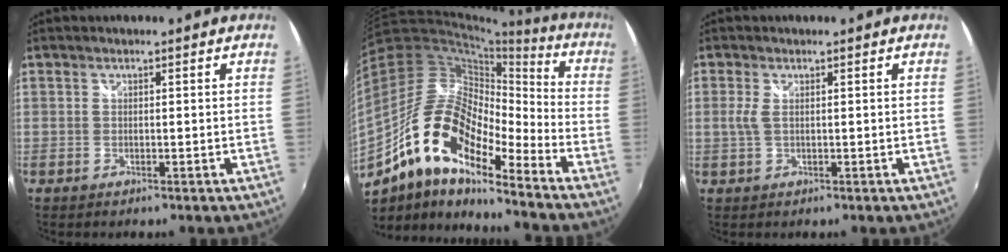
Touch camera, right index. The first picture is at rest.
{"total": 19.1, "force": [-11.0, 6.7, 14.1], "torque": [-0.246, -0.010, -0.224]}
{"total": 2.0, "force": [0.1, 0.5, 1.9], "torque": [-0.041, 0.000, 0.002]}